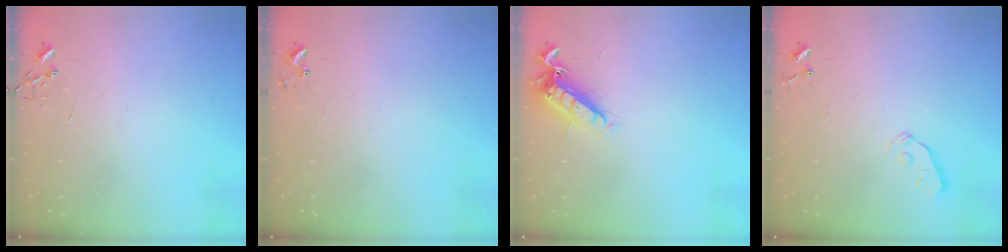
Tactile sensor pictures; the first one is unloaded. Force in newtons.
{"total": 5.5, "press": 5.4, "slide": 0.4}
{"total": 13.0, "press": 12.9, "slide": 1.2}
{"total": 3.3, "press": 3.2, "slide": 0.8}